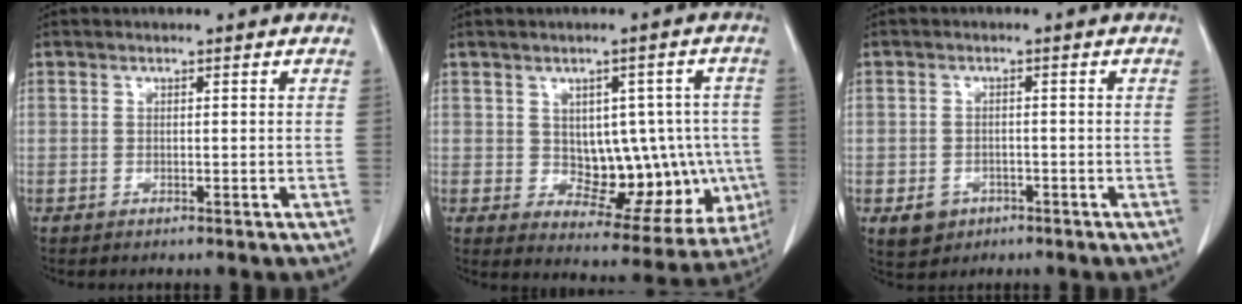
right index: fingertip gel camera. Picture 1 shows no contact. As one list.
[{"total": 12.8, "force": [-0.5, 7.3, 10.5], "torque": [-0.114, 0.022, 0.020]}, {"total": 3.7, "force": [-1.6, 3.1, 1.0], "torque": [-0.011, 0.008, -0.013]}]